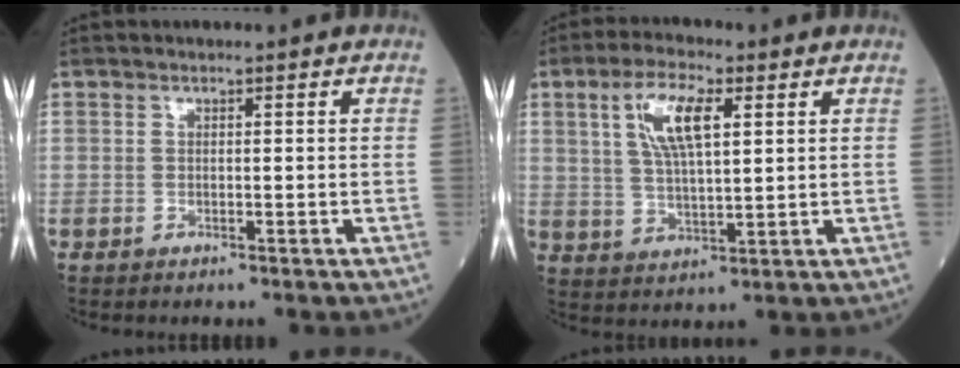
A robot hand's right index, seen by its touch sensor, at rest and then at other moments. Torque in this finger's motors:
{"motor_torque": [0.31, 0.18, 0.20, 0.11]}